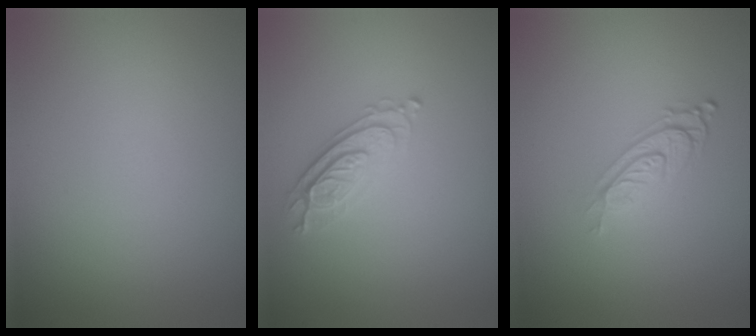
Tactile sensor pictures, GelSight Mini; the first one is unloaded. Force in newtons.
{"total": 2.4, "press": 2.3, "slide": 0.7}
{"total": 2.9, "press": 1.9, "slide": 2.2}